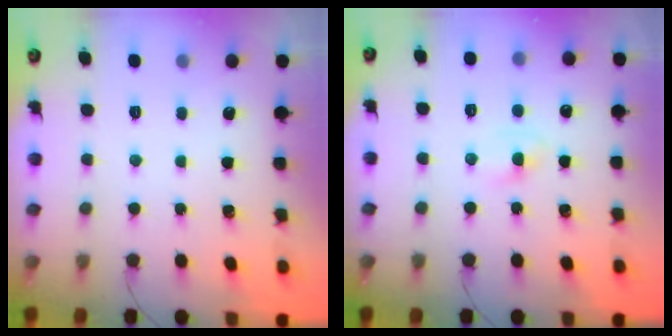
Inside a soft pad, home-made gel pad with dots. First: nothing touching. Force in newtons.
{"total": 2.2, "press": 2.0, "slide": 0.9}